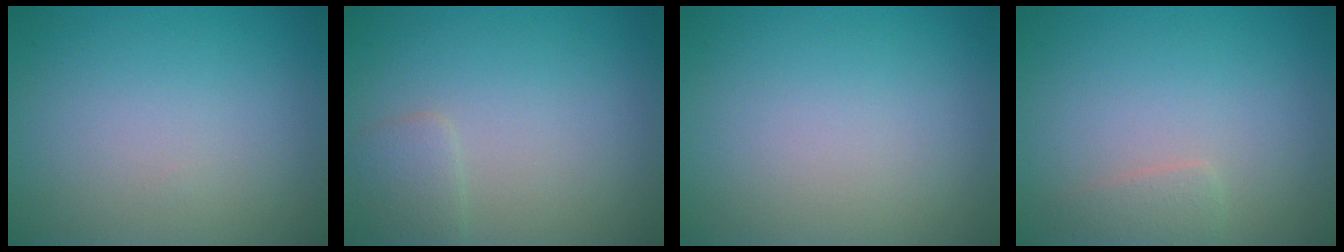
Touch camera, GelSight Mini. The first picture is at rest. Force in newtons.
{"total": 1.5, "press": 1.5, "slide": 0.0}
{"total": 0.0}
{"total": 1.3, "press": 1.3, "slide": 0.1}